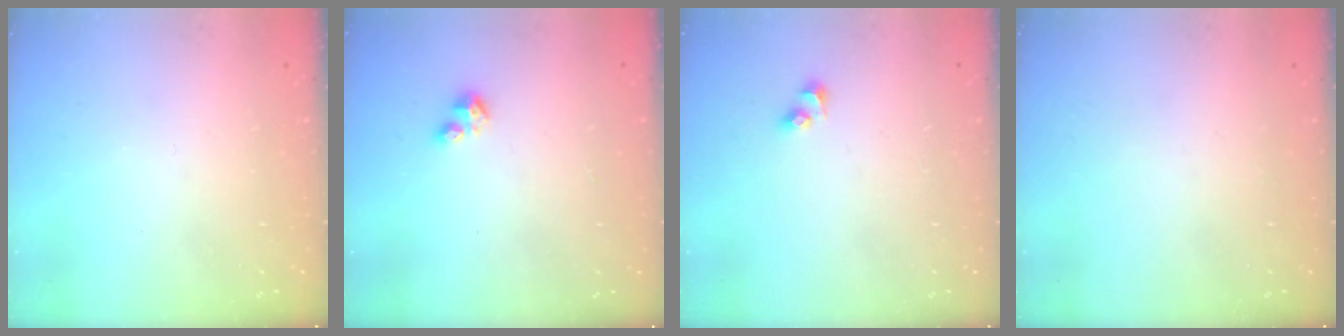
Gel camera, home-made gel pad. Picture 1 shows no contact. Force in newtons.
{"total": 2.9, "press": 2.8, "slide": 0.6}
{"total": 2.7, "press": 2.5, "slide": 1.2}
{"total": 0.0}